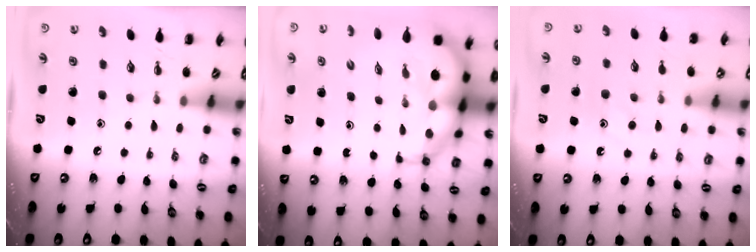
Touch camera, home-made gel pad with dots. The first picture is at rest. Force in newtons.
{"total": 12.0, "press": 11.5, "slide": 3.2}
{"total": 10.7, "press": 10.7, "slide": 1.0}